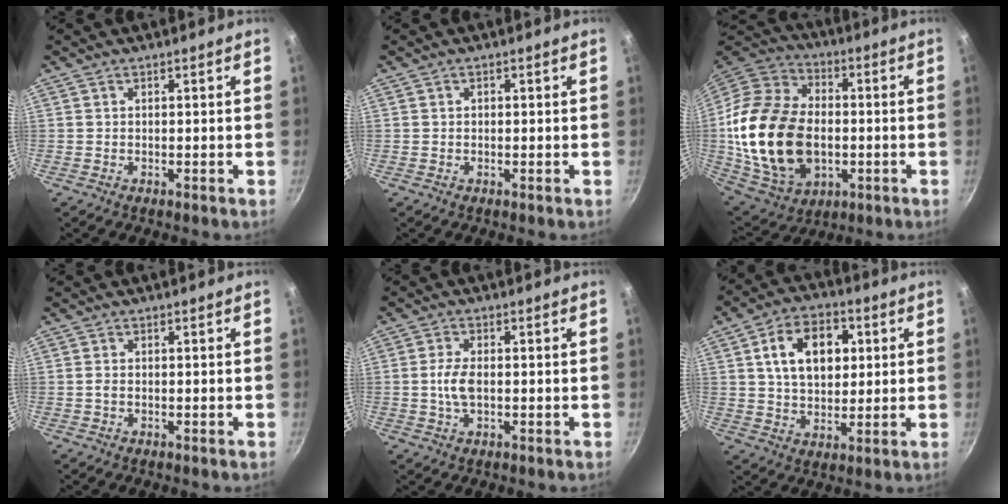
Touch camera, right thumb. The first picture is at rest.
{"total": 0.6, "force": [0.1, 0.5, 0.3], "torque": [-0.004, 0.004, 0.002]}
{"total": 25.5, "force": [-2.3, 17.5, 18.3], "torque": [-0.344, 0.018, -0.031]}
{"total": 1.0, "force": [-0.1, 0.6, 0.7], "torque": [-0.015, 0.001, -0.002]}
{"total": 4.4, "force": [-0.3, 2.3, 3.8], "torque": [-0.076, 0.006, -0.009]}
{"total": 13.8, "force": [3.4, 9.3, 9.7], "torque": [-0.127, 0.004, 0.051]}